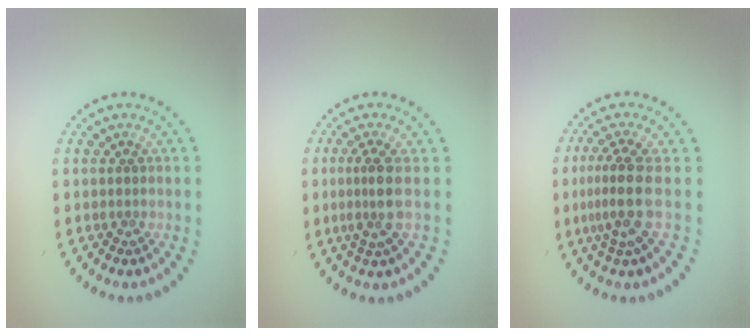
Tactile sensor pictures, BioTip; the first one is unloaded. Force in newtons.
{"total": 2.5, "press": 1.8, "slide": 1.8}
{"total": 3.4, "press": 2.4, "slide": 2.4}